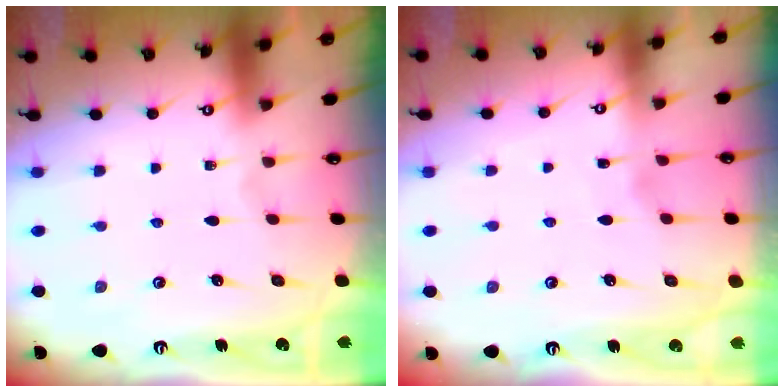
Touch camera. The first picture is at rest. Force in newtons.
{"total": 1.8, "press": 1.8, "slide": 0.3}